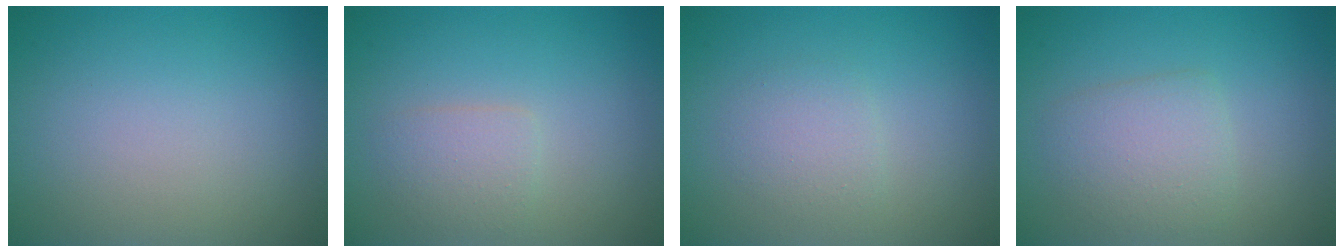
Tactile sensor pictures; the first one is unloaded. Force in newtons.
{"total": 1.9, "press": 1.9, "slide": 0.0}
{"total": 1.7, "press": 1.7, "slide": 0.1}
{"total": 2.9, "press": 2.9, "slide": 0.2}